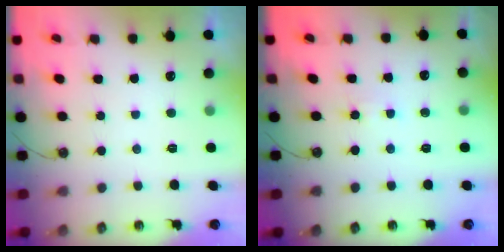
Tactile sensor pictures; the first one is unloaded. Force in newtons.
{"total": 3.4, "press": 3.4, "slide": 0.3}